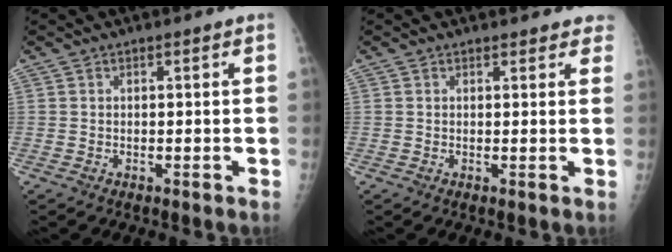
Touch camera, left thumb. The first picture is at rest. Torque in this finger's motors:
{"motor_torque": [-0.42, -0.08, 0.28, 0.14, 0.00]}